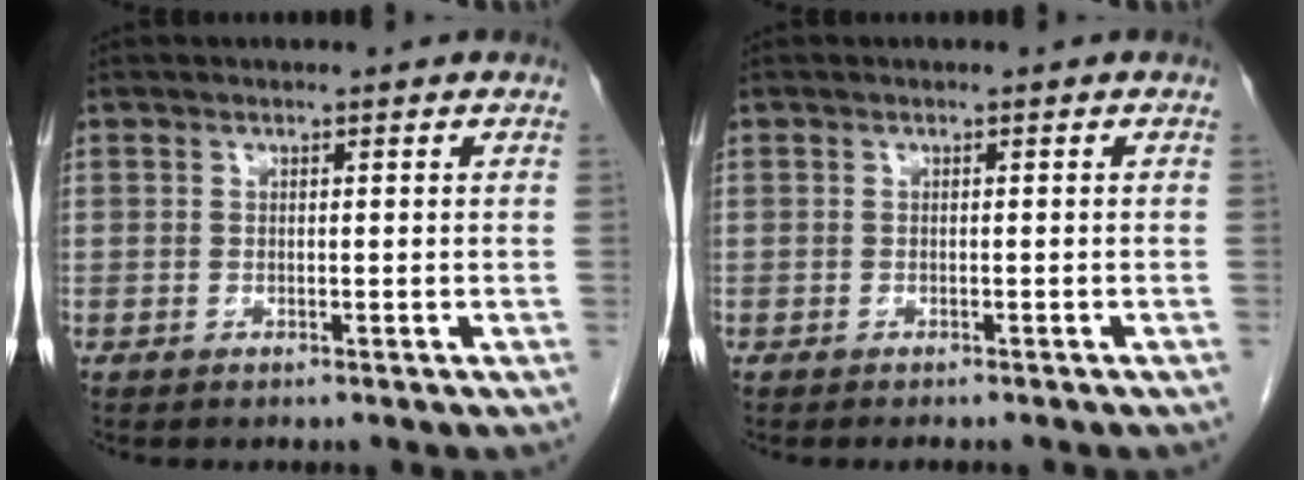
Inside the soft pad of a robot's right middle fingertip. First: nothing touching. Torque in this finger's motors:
{"motor_torque": [-0.02, 0.08, -0.01, 0.01]}